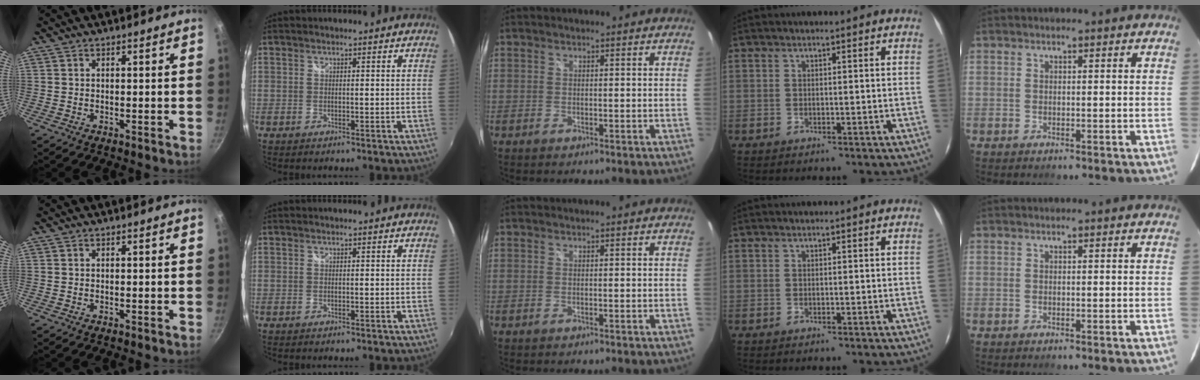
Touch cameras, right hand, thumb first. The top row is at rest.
{}